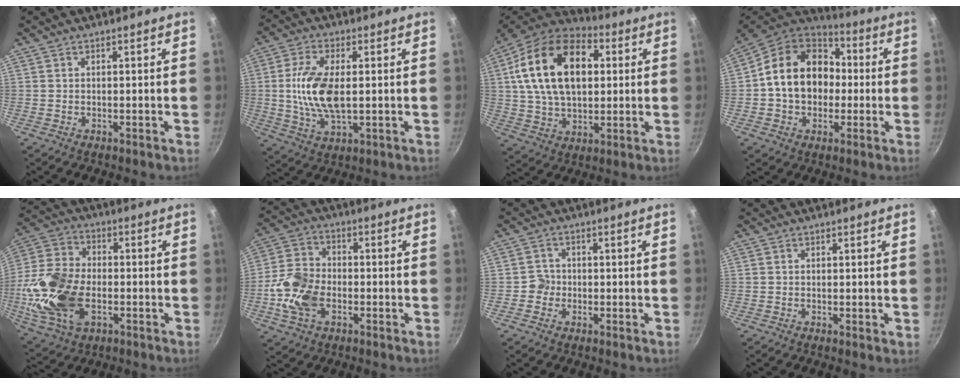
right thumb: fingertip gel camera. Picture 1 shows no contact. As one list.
[{"total": 11.8, "force": [0.5, 5.7, 10.4], "torque": [-0.204, -0.001, 0.010]}, {"total": 22.6, "force": [4.7, 14.2, 17.0], "torque": [-0.276, 0.013, 0.071]}, {"total": 18.6, "force": [0.6, 14.5, 11.6], "torque": [-0.172, 0.040, -0.001]}, {"total": 19.0, "force": [-3.6, 12.1, 14.2], "torque": [-0.282, 0.022, -0.069]}, {"total": 11.6, "force": [-3.0, 7.8, 8.0], "torque": [-0.150, 0.023, -0.069]}, {"total": 2.6, "force": [-0.8, 2.4, 0.5], "torque": [0.012, 0.009, -0.017]}, {"total": 0.5, "force": [-0.1, 0.1, 0.5], "torque": [-0.008, -0.003, -0.003]}]